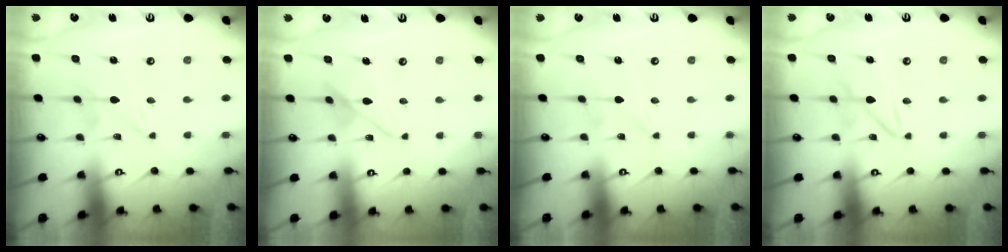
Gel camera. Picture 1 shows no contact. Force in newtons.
{"total": 7.0, "press": 7.0, "slide": 0.4}
{"total": 0.0}
{"total": 3.0, "press": 3.0, "slide": 0.3}